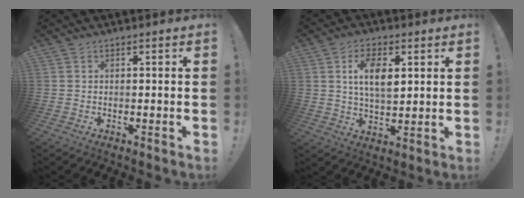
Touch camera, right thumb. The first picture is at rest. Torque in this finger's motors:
{"motor_torque": [-0.28, 0.94, 0.54, 0.49, 0.24]}